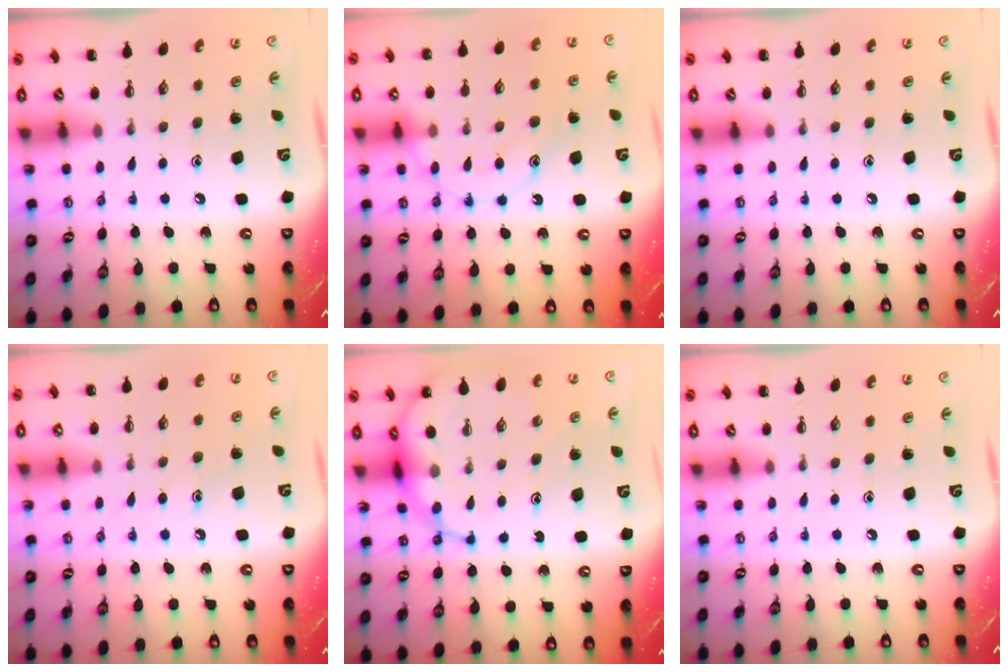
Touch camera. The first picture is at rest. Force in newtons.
{"total": 12.7, "press": 12.7, "slide": 0.8}
{"total": 0.0}
{"total": 8.3, "press": 8.2, "slide": 1.4}
{"total": 12.4, "press": 12.0, "slide": 3.4}
{"total": 0.0}